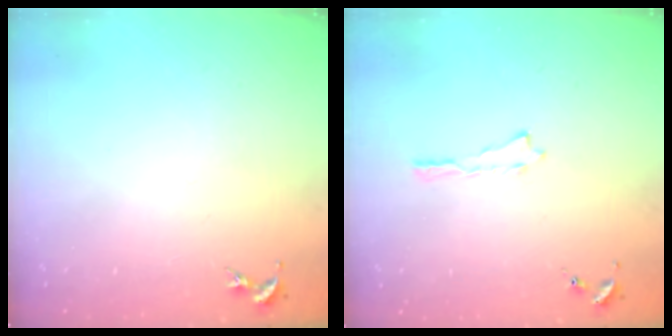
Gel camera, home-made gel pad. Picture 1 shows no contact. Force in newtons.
{"total": 0.0}